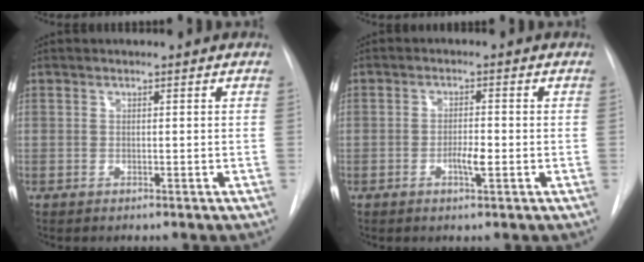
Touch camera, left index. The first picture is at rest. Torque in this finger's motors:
{"motor_torque": [0.57, 0.19, 0.08, 0.04]}